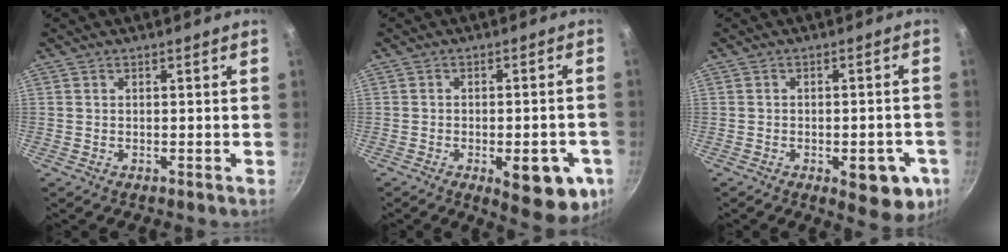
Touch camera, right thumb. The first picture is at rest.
{"total": 12.5, "force": [-5.0, 4.9, 10.3], "torque": [-0.110, 0.011, -0.056]}
{"total": 9.3, "force": [-3.9, 4.0, 7.4], "torque": [-0.068, 0.012, -0.041]}